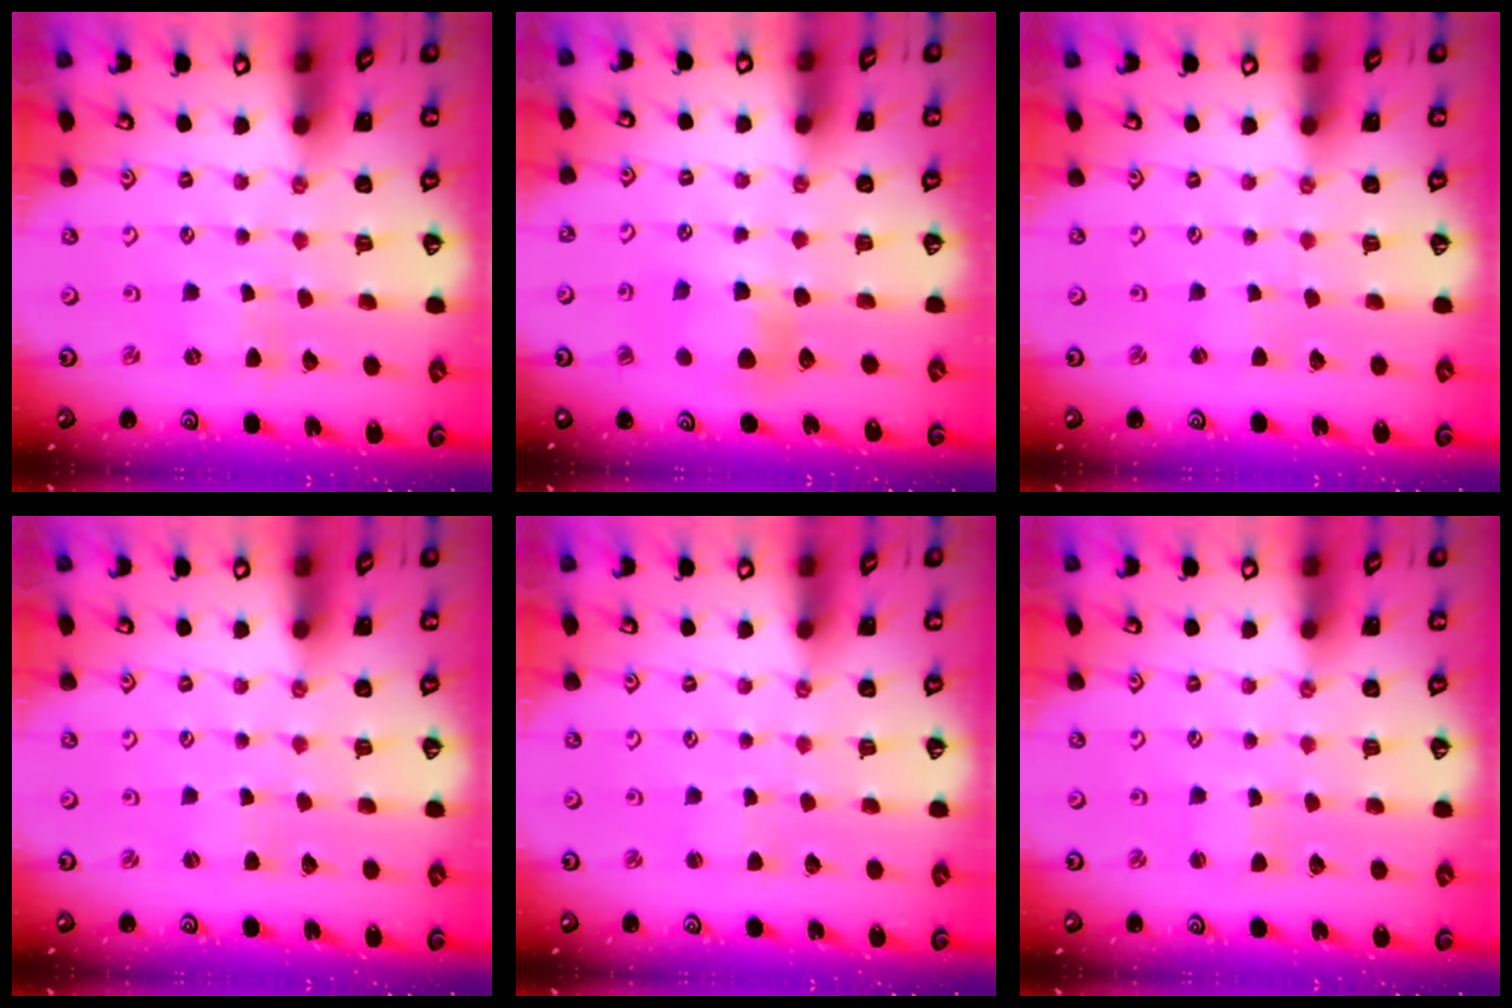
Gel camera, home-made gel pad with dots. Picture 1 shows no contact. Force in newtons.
{"total": 6.0, "press": 5.9, "slide": 0.5}
{"total": 0.8, "press": 0.8, "slide": 0.1}
{"total": 0.8, "press": 0.8, "slide": 0.2}
{"total": 1.8, "press": 1.8, "slide": 0.3}
{"total": 0.9, "press": 0.9, "slide": 0.1}